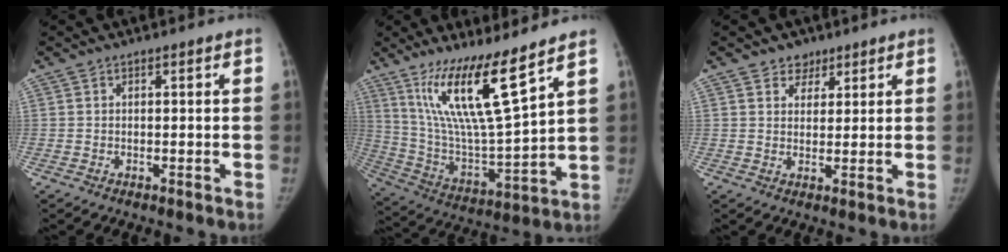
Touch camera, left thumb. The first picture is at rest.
{"total": 17.6, "force": [11.2, 1.8, 13.4], "torque": [-0.234, -0.072, 0.216]}
{"total": 3.5, "force": [2.4, 2.5, 0.5], "torque": [0.017, -0.014, 0.034]}